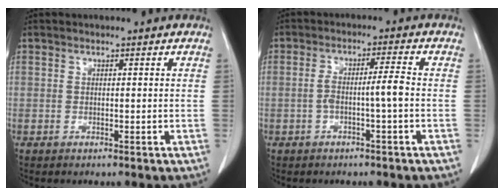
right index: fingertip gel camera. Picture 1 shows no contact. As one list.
[{"total": 4.0, "force": [-1.0, -0.2, 3.9], "torque": [-0.073, 0.014, -0.014]}]